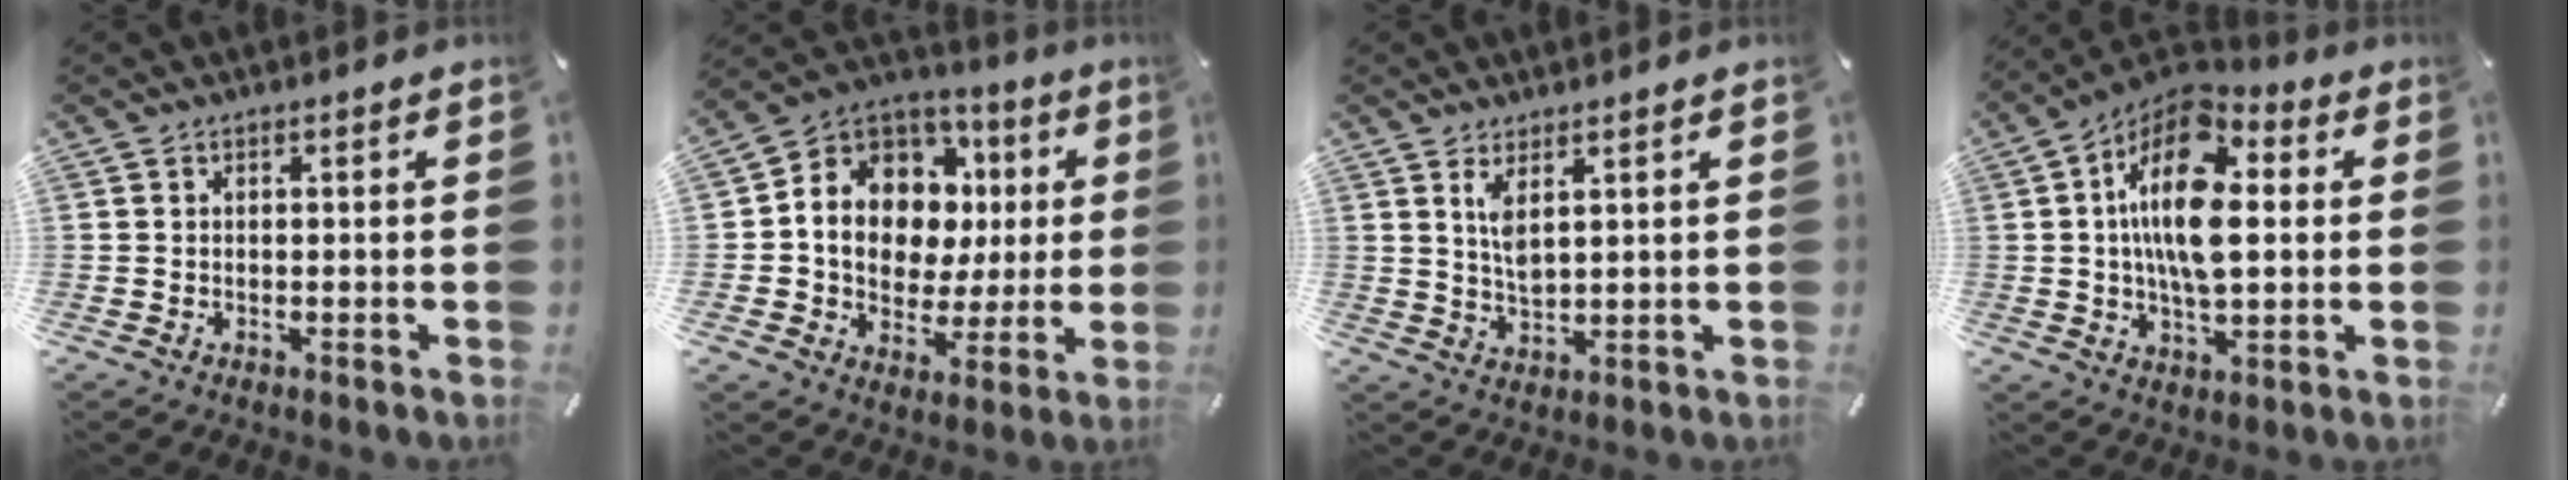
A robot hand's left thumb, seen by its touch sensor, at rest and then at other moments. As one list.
[{"total": 12.2, "force": [2.0, 10.7, 5.6], "torque": [-0.110, -0.029, 0.040]}, {"total": 4.7, "force": [2.5, 1.8, 3.5], "torque": [-0.069, -0.009, 0.043]}, {"total": 17.4, "force": [2.6, 9.5, 14.4], "torque": [-0.285, -0.009, 0.039]}]